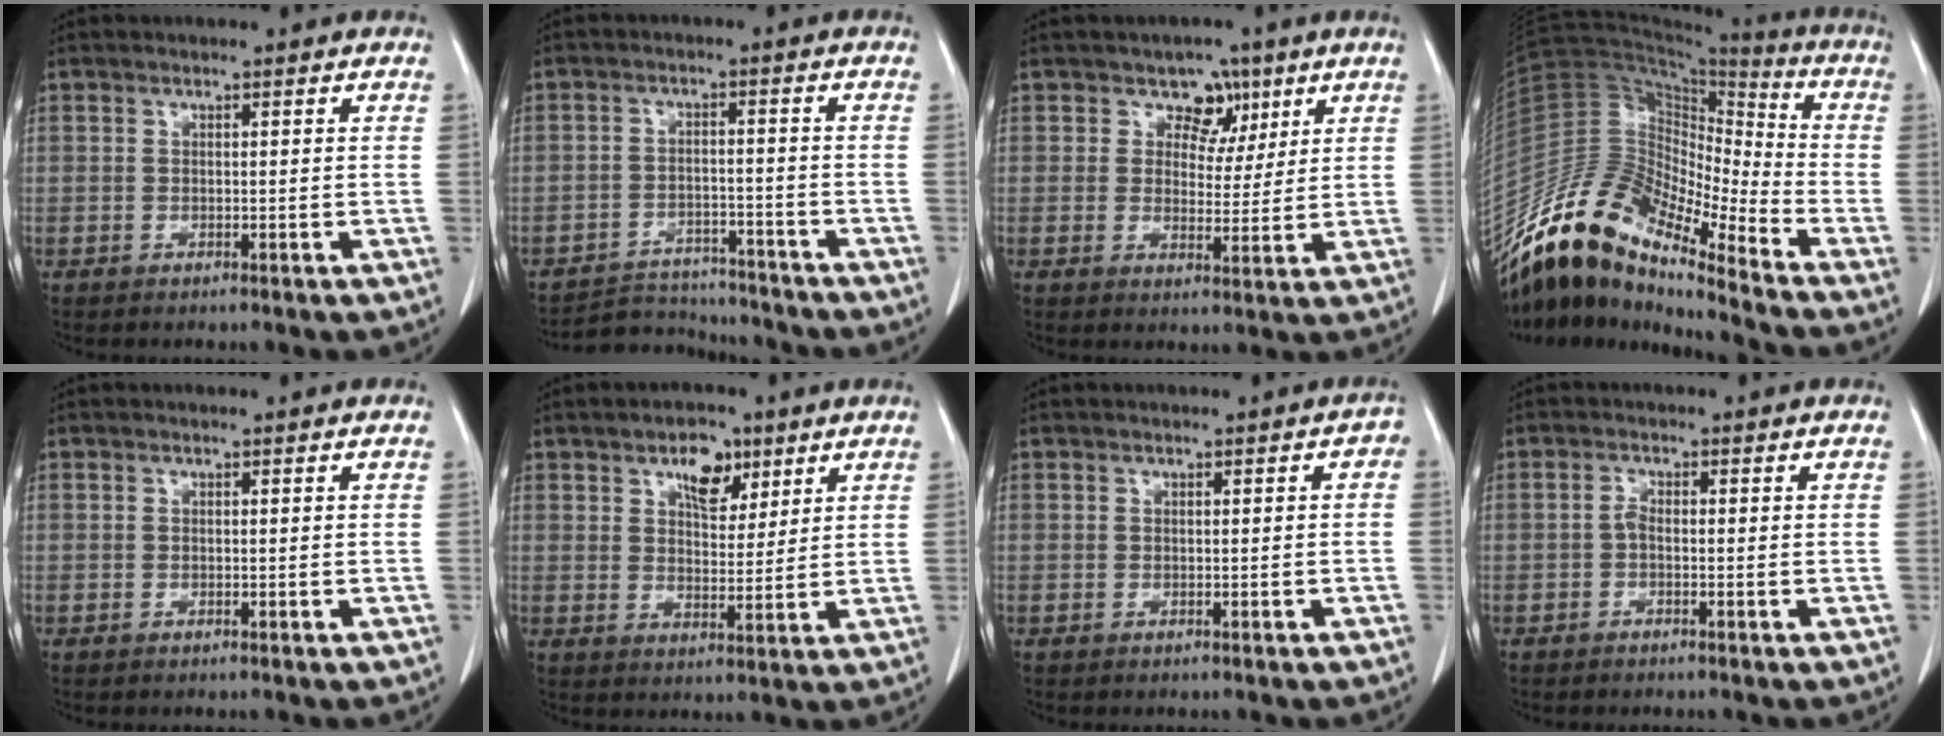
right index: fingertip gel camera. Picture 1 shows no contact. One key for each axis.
{"total": 7.6, "fx": -7.4, "fy": 1.5, "fz": -0.4, "tx": 0.009, "ty": 0.010, "tz": -0.118}
{"total": 4.7, "fx": 2.6, "fy": 3.7, "fz": 1.3, "tx": -0.006, "ty": 0.003, "tz": 0.040}
{"total": 15.0, "fx": -12.9, "fy": 3.5, "fz": 6.9, "tx": -0.123, "ty": 0.056, "tz": -0.238}
{"total": 0.0}
{"total": 6.1, "fx": 3.6, "fy": 3.1, "fz": 3.8, "tx": -0.063, "ty": 0.004, "tz": 0.060}
{"total": 1.0, "fx": -0.2, "fy": 0.4, "fz": 0.9, "tx": -0.004, "ty": 0.005, "tz": -0.001}
{"total": 1.0, "fx": -0.5, "fy": 0.3, "fz": 0.8, "tx": -0.016, "ty": 0.004, "tz": -0.015}